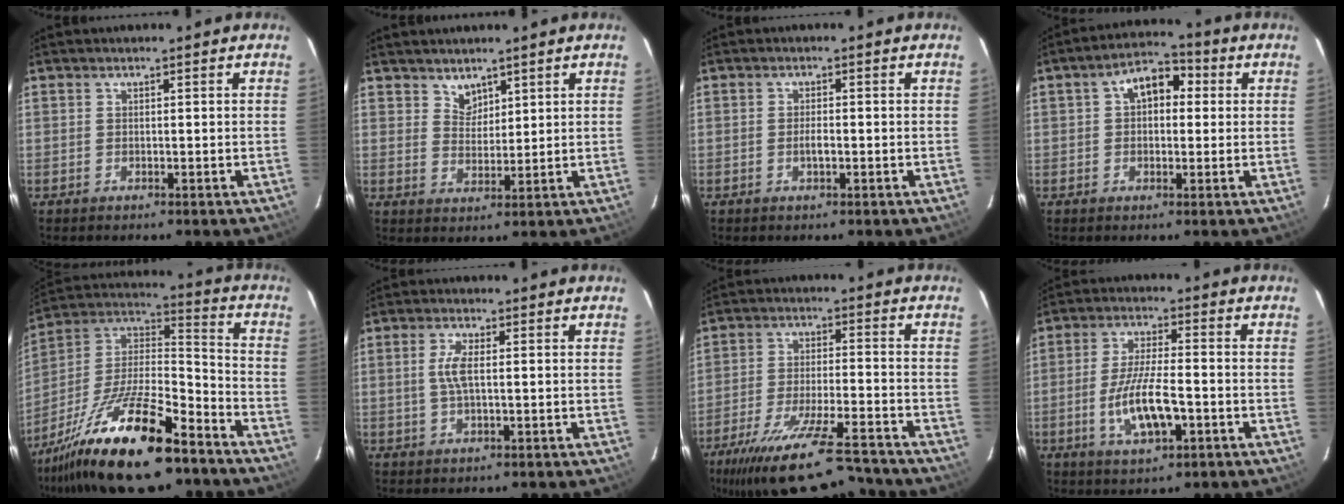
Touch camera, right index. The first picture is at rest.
{"total": 3.3, "force": [2.7, 1.9, 0.6], "torque": [-0.002, 0.004, 0.050]}
{"total": 1.7, "force": [-0.5, 0.6, 1.6], "torque": [-0.029, 0.000, -0.011]}
{"total": 7.1, "force": [1.3, 4.7, 5.1], "torque": [-0.082, 0.033, 0.023]}
{"total": 25.4, "force": [-16.5, 8.1, 17.5], "torque": [-0.337, -0.015, -0.281]}
{"total": 4.0, "force": [0.2, 1.3, 3.8], "torque": [-0.077, 0.002, 0.007]}
{"total": 20.5, "force": [-17.2, 3.6, 10.4], "torque": [-0.202, -0.036, -0.264]}
{"total": 9.9, "force": [-3.2, 2.9, 8.9], "torque": [-0.177, -0.007, -0.056]}